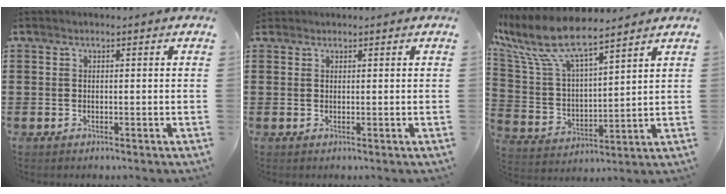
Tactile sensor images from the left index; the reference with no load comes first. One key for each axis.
{"total": 0.6, "fx": 0.5, "fy": 0.3, "fz": 0.0, "tx": -0.002, "ty": 0.001, "tz": 0.010}
{"total": 10.3, "fx": 8.2, "fy": 2.1, "fz": 5.9, "tx": -0.159, "ty": -0.045, "tz": 0.139}